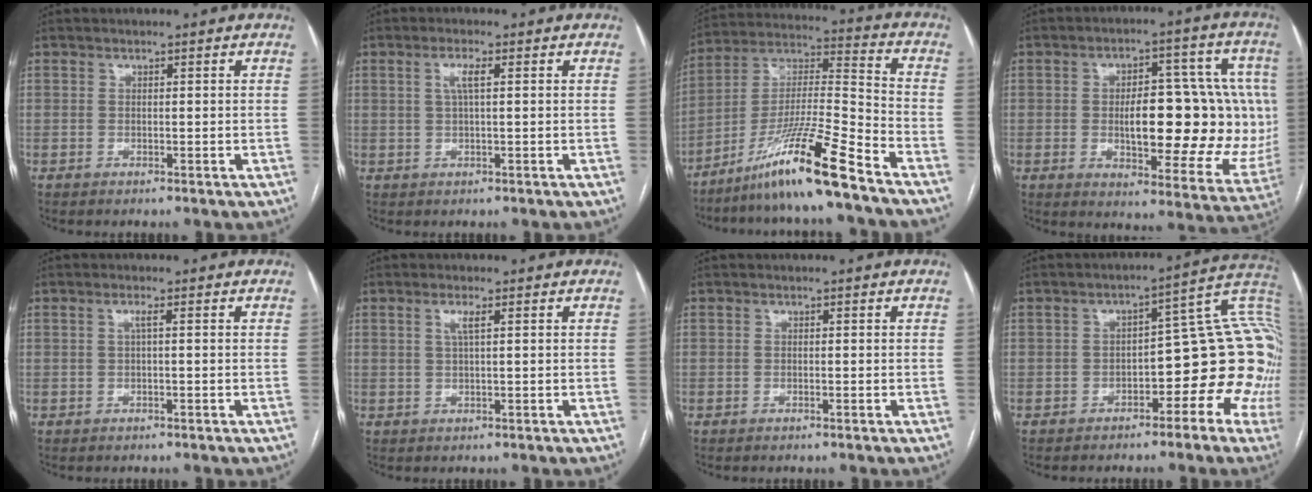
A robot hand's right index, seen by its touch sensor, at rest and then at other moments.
{"total": 2.7, "force": [0.7, 0.3, 2.6], "torque": [-0.054, 0.004, 0.014]}
{"total": 15.8, "force": [-11.2, -1.1, 11.1], "torque": [-0.213, -0.012, -0.201]}
{"total": 20.4, "force": [-0.3, 7.6, 18.9], "torque": [-0.214, 0.023, 0.013]}
{"total": 1.1, "force": [0.1, -0.1, 1.1], "torque": [-0.021, 0.003, 0.001]}
{"total": 2.0, "force": [0.7, 0.0, 1.9], "torque": [-0.041, 0.001, 0.012]}
{"total": 0.0}
{"total": 16.1, "force": [-3.3, 6.7, 14.2], "torque": [-0.171, 0.044, -0.034]}